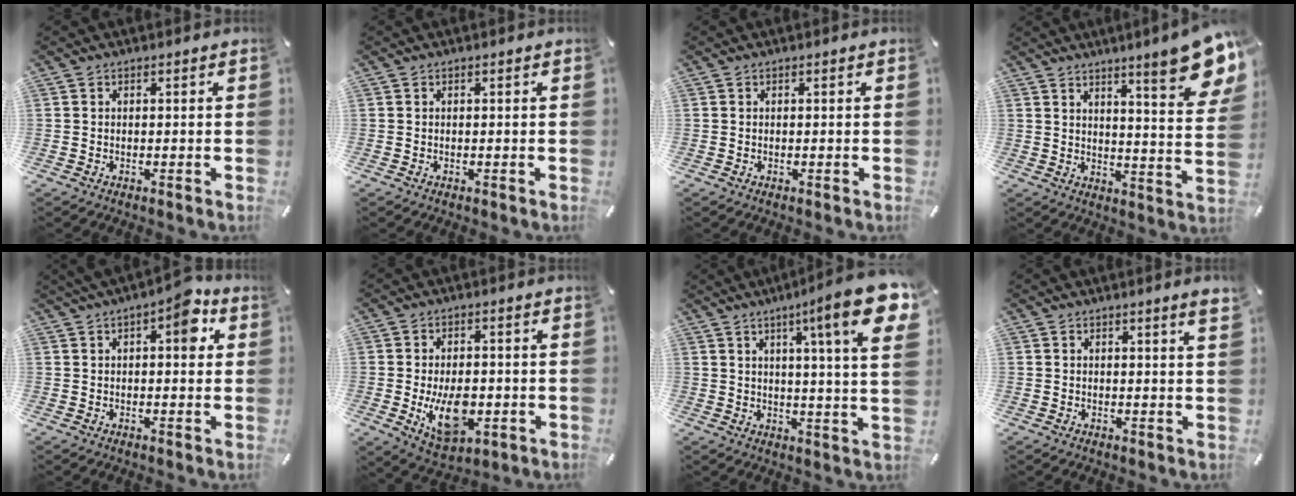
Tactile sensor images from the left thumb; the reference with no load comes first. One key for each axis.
{"total": 0.0}
{"total": 0.0}
{"total": 14.1, "fx": 9.4, "fy": 2.2, "fz": 10.3, "tx": -0.137, "ty": -0.076, "tz": 0.149}
{"total": 8.5, "fx": 3.0, "fy": 3.8, "fz": 7.0, "tx": -0.080, "ty": -0.009, "tz": 0.042}
{"total": 11.3, "fx": -2.0, "fy": 6.8, "fz": 8.8, "tx": -0.157, "ty": -0.011, "tz": -0.027}
{"total": 16.7, "fx": 7.6, "fy": 1.3, "fz": 14.8, "tx": -0.227, "ty": -0.041, "tz": 0.105}
{"total": 2.3, "fx": 1.5, "fy": 0.2, "fz": 1.8, "tx": -0.029, "ty": -0.003, "tz": 0.024}